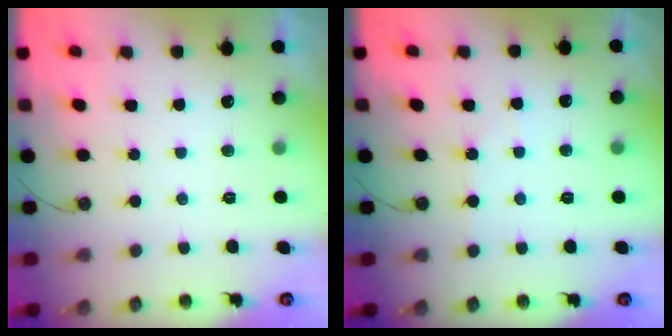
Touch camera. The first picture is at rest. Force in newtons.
{"total": 3.6, "press": 3.5, "slide": 0.6}